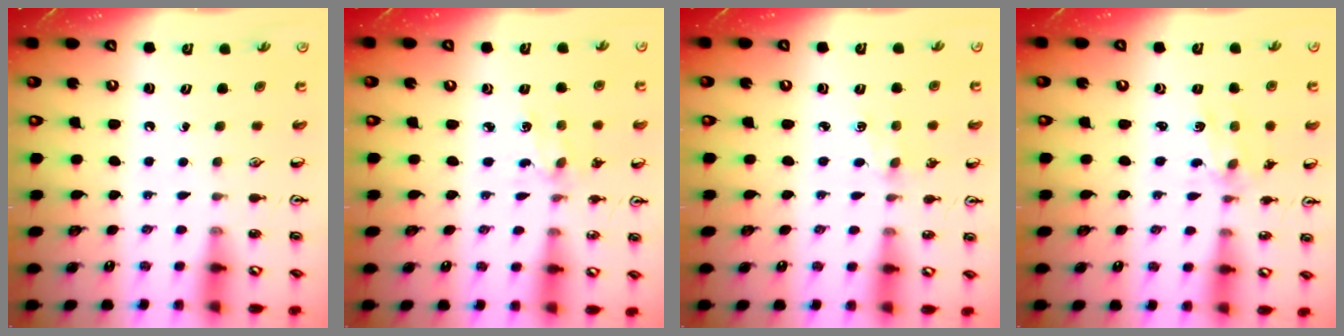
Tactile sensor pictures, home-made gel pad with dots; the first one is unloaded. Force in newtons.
{"total": 2.0, "press": 2.0, "slide": 0.2}
{"total": 1.4, "press": 1.3, "slide": 0.3}
{"total": 2.4, "press": 2.2, "slide": 0.8}